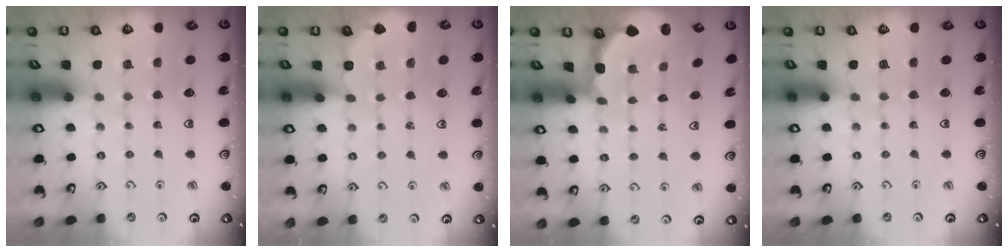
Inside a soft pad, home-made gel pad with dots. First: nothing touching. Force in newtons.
{"total": 2.3, "press": 2.3, "slide": 0.2}
{"total": 2.4, "press": 1.7, "slide": 1.7}
{"total": 0.0}